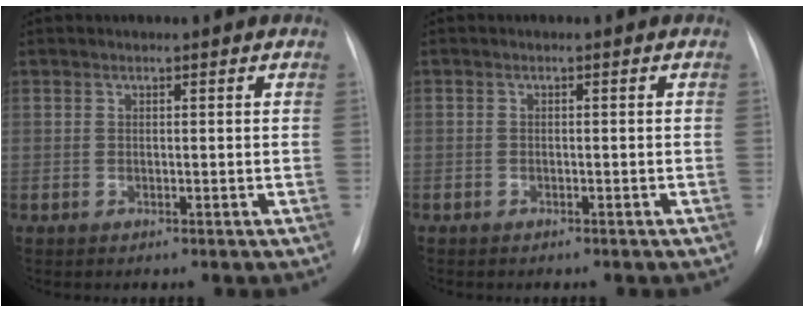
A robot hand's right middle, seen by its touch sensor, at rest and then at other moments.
{"total": 0.9, "force": [-0.6, 0.6, 0.1], "torque": [-0.008, 0.003, -0.010]}